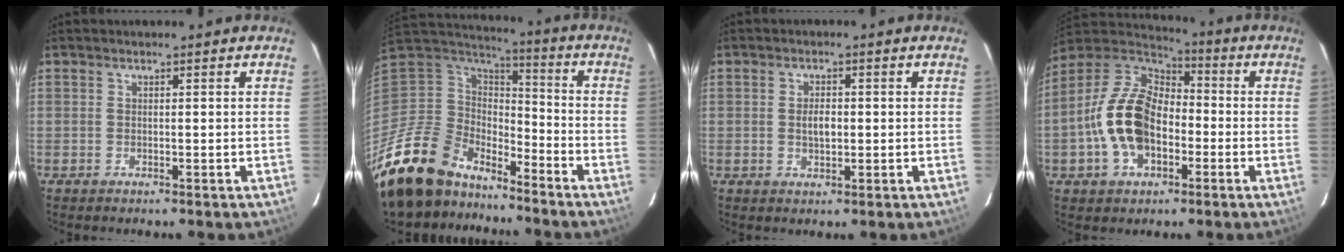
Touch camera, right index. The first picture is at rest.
{"total": 22.2, "force": [-17.6, 10.7, 8.2], "torque": [-0.213, -0.013, -0.315]}
{"total": 2.9, "force": [-0.1, 1.6, 2.4], "torque": [-0.043, 0.002, 0.000]}
{"total": 15.6, "force": [-3.7, 10.4, 11.1], "torque": [-0.231, 0.020, -0.063]}